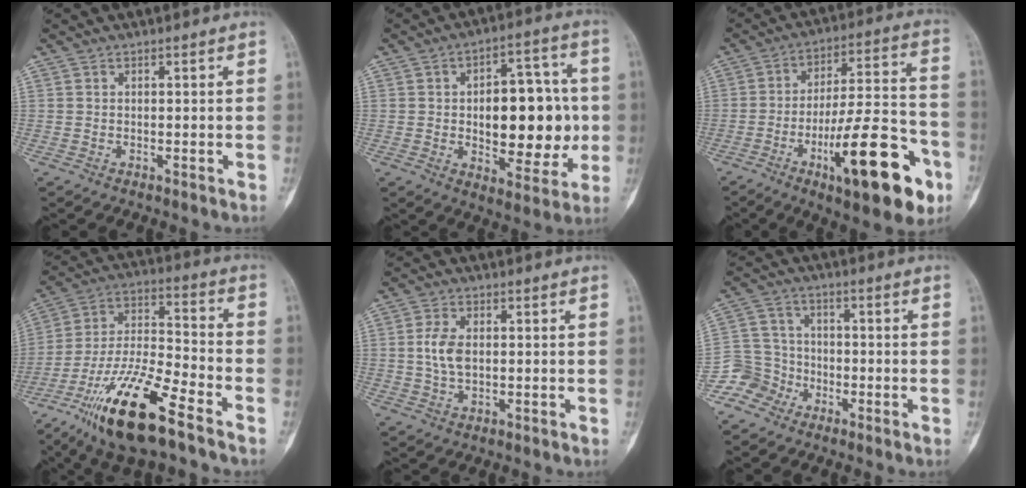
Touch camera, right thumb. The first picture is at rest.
{"total": 18.5, "force": [-0.6, 10.1, 15.6], "torque": [-0.168, 0.018, -0.001]}
{"total": 23.0, "force": [-9.8, 6.7, 19.6], "torque": [-0.275, 0.050, -0.145]}
{"total": 19.1, "force": [-12.1, 4.5, 14.1], "torque": [-0.281, 0.056, -0.222]}
{"total": 5.0, "force": [0.2, 2.9, 4.0], "torque": [-0.085, 0.003, 0.003]}
{"total": 6.8, "force": [-4.3, 5.2, 0.0], "torque": [0.030, 0.038, -0.098]}